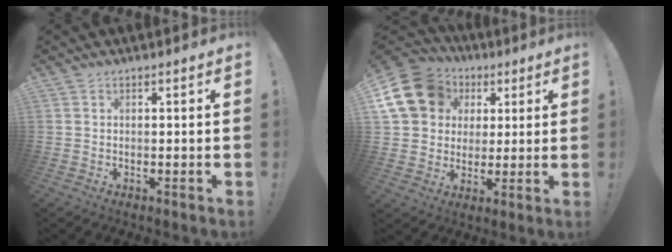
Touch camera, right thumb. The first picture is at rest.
{"total": 17.9, "force": [6.3, 14.4, 8.6], "torque": [-0.141, -0.025, 0.131]}